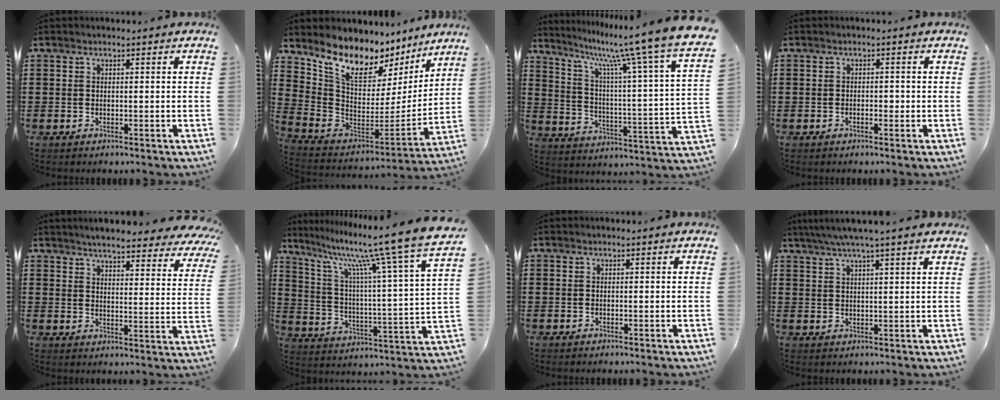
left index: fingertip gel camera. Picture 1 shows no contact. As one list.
[{"total": 9.9, "force": [7.7, 4.7, 4.2], "torque": [-0.122, -0.055, 0.138]}, {"total": 10.6, "force": [8.8, -1.2, 5.9], "torque": [-0.126, -0.076, 0.127]}, {"total": 1.0, "force": [-0.5, 0.4, 0.7], "torque": [-0.016, 0.000, -0.009]}, {"total": 4.8, "force": [4.7, -0.1, 1.1], "torque": [-0.042, -0.027, 0.080]}, {"total": 12.4, "force": [10.0, -0.6, 7.3], "torque": [-0.157, -0.079, 0.150]}, {"total": 0.0}, {"total": 4.1, "force": [3.3, -0.3, 2.3], "torque": [-0.055, -0.006, 0.059]}]